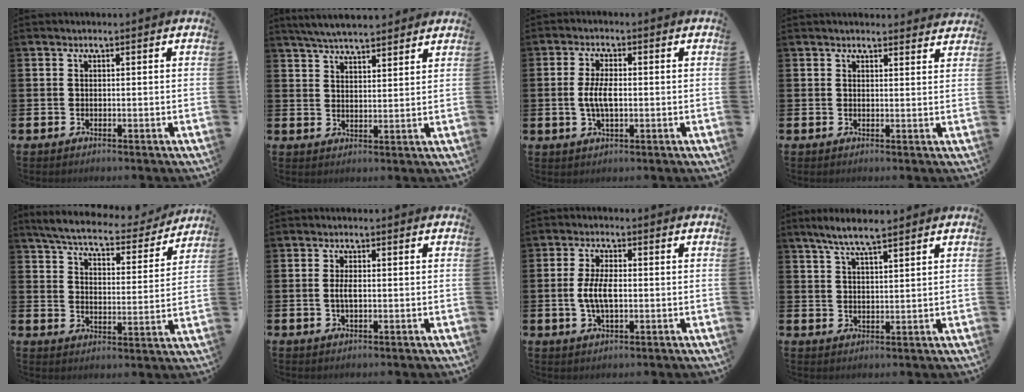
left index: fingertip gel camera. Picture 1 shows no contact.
{"total": 5.6, "force": [5.4, 0.7, 1.2], "torque": [-0.037, -0.021, 0.099]}
{"total": 4.3, "force": [-0.1, 1.9, 3.9], "torque": [-0.075, 0.001, -0.007]}
{"total": 2.2, "force": [2.2, 0.3, 0.1], "torque": [0.004, -0.012, 0.038]}
{"total": 6.3, "force": [5.9, 1.0, 2.0], "torque": [-0.064, -0.039, 0.097]}
{"total": 2.1, "force": [-0.1, 0.8, 1.9], "torque": [-0.031, 0.000, -0.005]}
{"total": 4.7, "force": [-0.2, 2.0, 4.3], "torque": [-0.080, 0.001, -0.008]}
{"total": 5.7, "force": [4.9, 0.7, 2.8], "torque": [-0.059, -0.011, 0.084]}